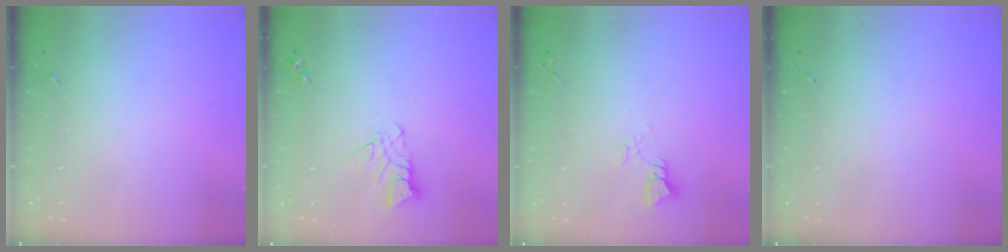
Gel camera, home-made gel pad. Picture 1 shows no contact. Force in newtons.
{"total": 7.0, "press": 7.0, "slide": 0.7}
{"total": 2.8, "press": 2.8, "slide": 0.2}
{"total": 0.0}